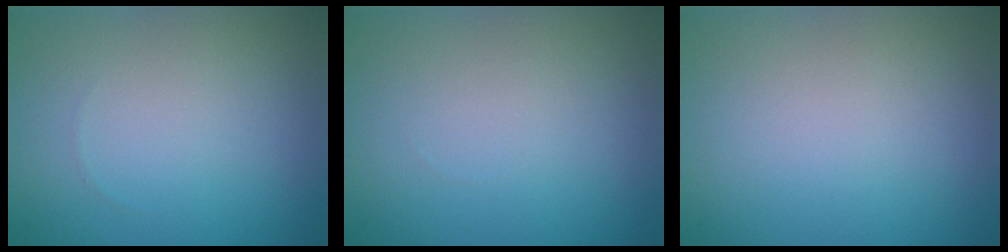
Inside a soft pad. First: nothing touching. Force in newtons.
{"total": 0.0}
{"total": 0.0}